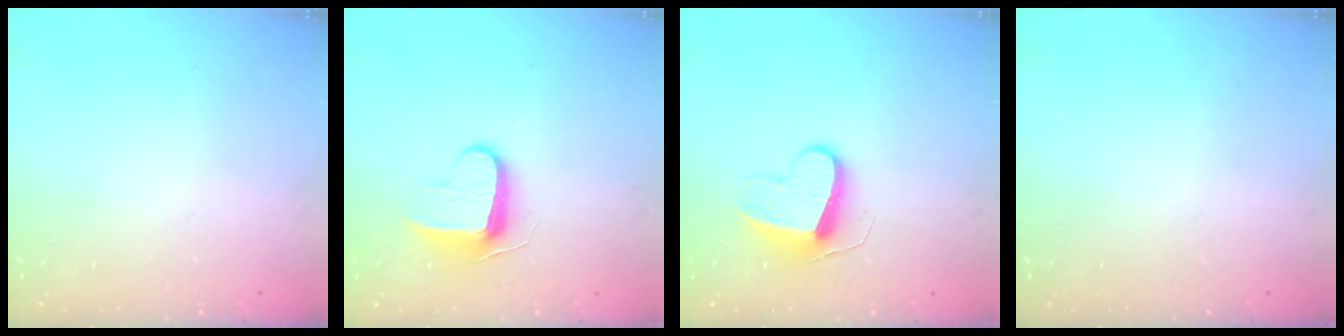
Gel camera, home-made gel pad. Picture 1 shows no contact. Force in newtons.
{"total": 8.7, "press": 8.7, "slide": 0.9}
{"total": 9.4, "press": 9.4, "slide": 0.4}
{"total": 0.0}